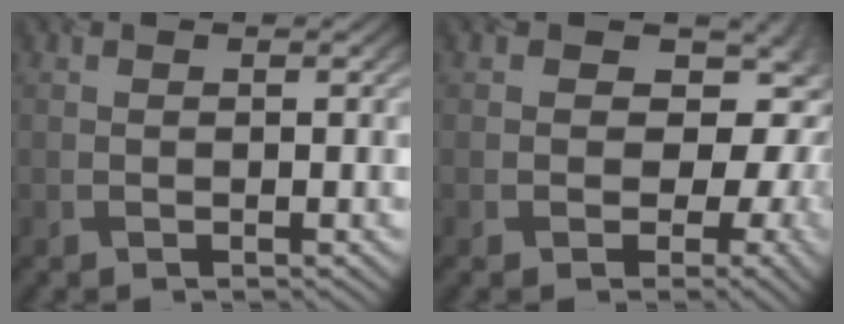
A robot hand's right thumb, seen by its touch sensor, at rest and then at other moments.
{"total": 9.0, "force": [-1.3, 7.4, 4.9], "torque": [-0.039, 0.002, -0.022]}